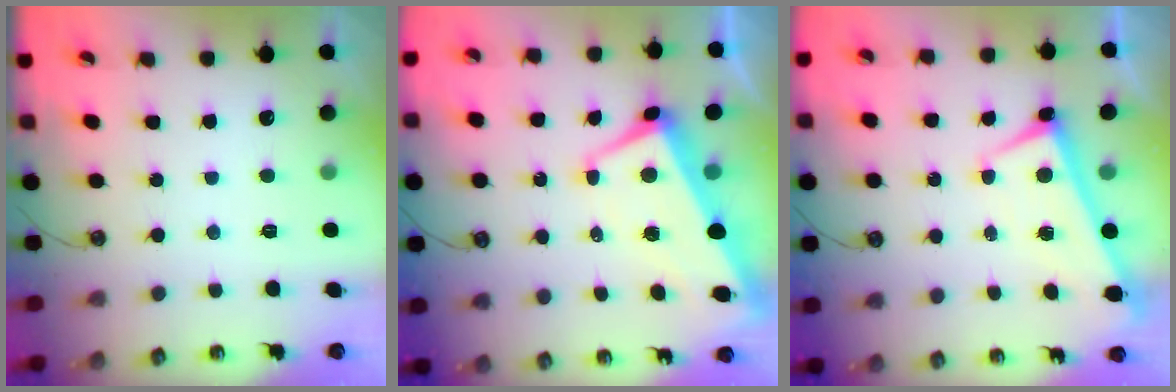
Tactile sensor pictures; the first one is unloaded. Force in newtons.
{"total": 1.7, "press": 1.1, "slide": 1.3}
{"total": 1.0, "press": 0.9, "slide": 0.3}